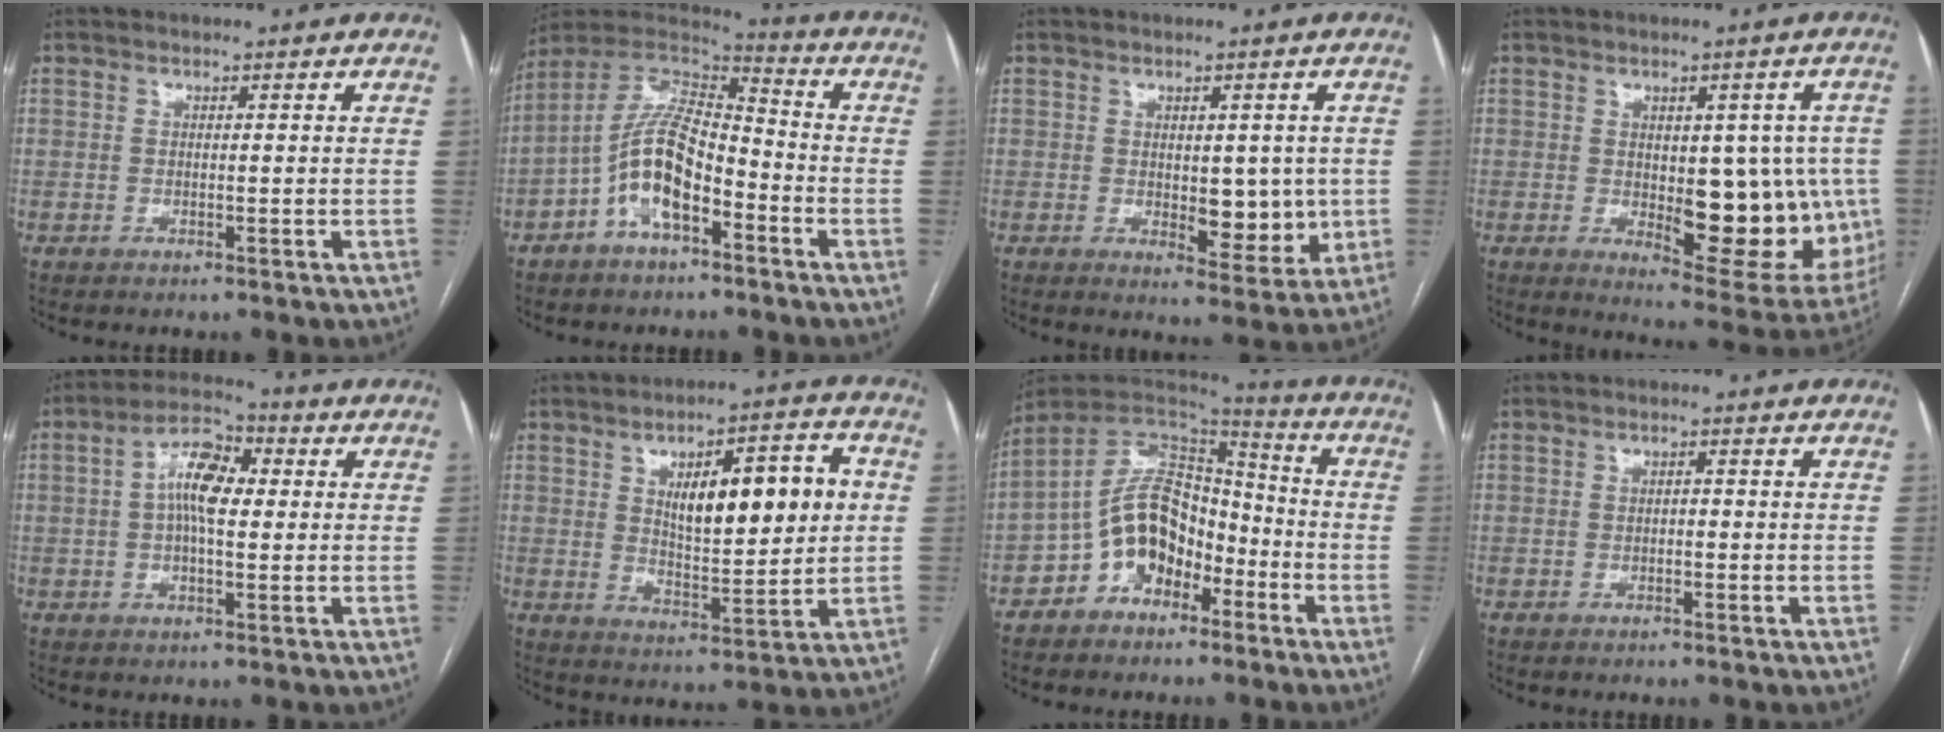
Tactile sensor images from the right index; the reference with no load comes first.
{"total": 12.6, "force": [-5.0, 5.5, 10.2], "torque": [-0.211, 0.030, -0.088]}
{"total": 7.0, "force": [-0.2, 3.6, 6.0], "torque": [-0.065, -0.006, 0.011]}
{"total": 15.0, "force": [-1.2, 6.5, 13.5], "torque": [-0.149, 0.000, 0.004]}
{"total": 8.2, "force": [1.3, 3.4, 7.4], "torque": [-0.143, 0.026, 0.017]}
{"total": 13.9, "force": [3.3, 4.4, 12.8], "torque": [-0.189, 0.015, 0.055]}
{"total": 12.3, "force": [-5.5, 8.0, 7.5], "torque": [-0.147, 0.032, -0.098]}
{"total": 0.5, "force": [-0.2, 0.3, 0.4], "torque": [-0.006, 0.001, -0.005]}